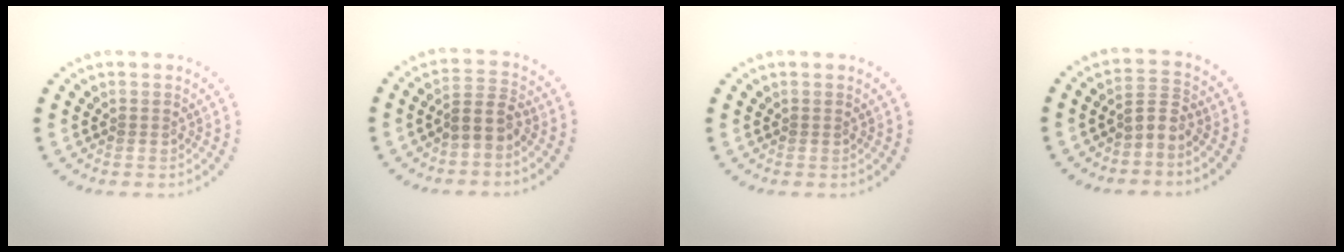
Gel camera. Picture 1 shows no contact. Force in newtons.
{"total": 2.6, "press": 2.1, "slide": 1.5}
{"total": 0.0}
{"total": 1.9, "press": 1.4, "slide": 1.4}